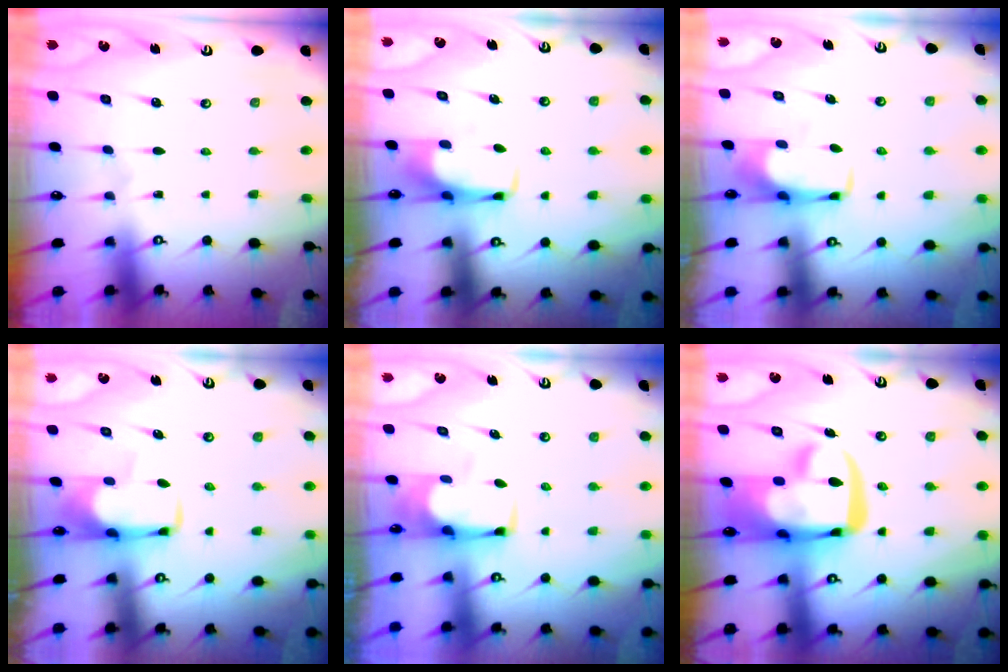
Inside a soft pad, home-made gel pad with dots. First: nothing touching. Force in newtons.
{"total": 3.3, "press": 3.3, "slide": 0.4}
{"total": 1.0, "press": 0.9, "slide": 0.4}
{"total": 1.9, "press": 1.9, "slide": 0.4}
{"total": 1.6, "press": 1.6, "slide": 0.3}
{"total": 18.7, "press": 18.4, "slide": 2.8}